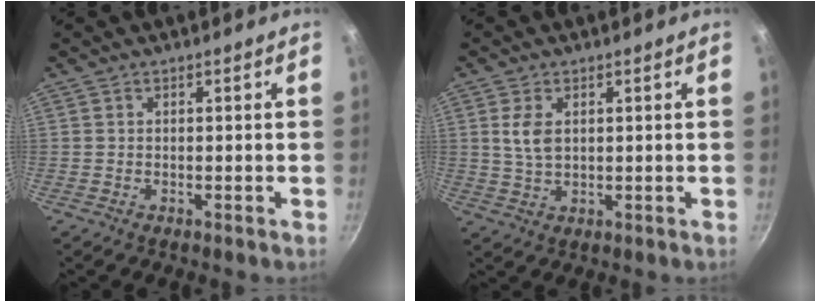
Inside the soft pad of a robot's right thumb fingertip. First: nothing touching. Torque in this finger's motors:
{"motor_torque": [-0.38, 0.25, 0.69, -0.07, 0.03]}